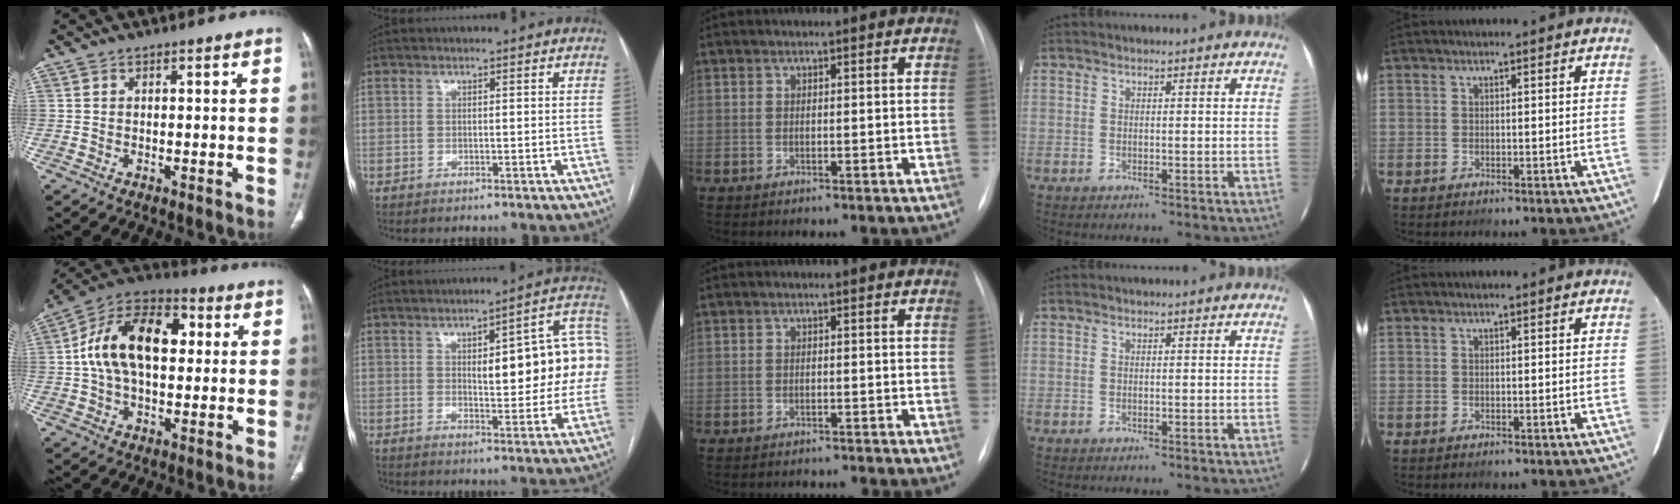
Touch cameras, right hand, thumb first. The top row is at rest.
{"thumb": {"total": 18.6, "force": [2.6, 11.3, 14.6], "torque": [-0.234, 0.031, 0.038]}, "index": {"total": 15.4, "force": [1.6, 4.5, 14.6], "torque": [-0.181, 0.035, 0.025]}, "middle": {"total": 1.6, "force": [-1.5, -0.7, 0.0], "torque": [0.007, -0.007, -0.022]}}